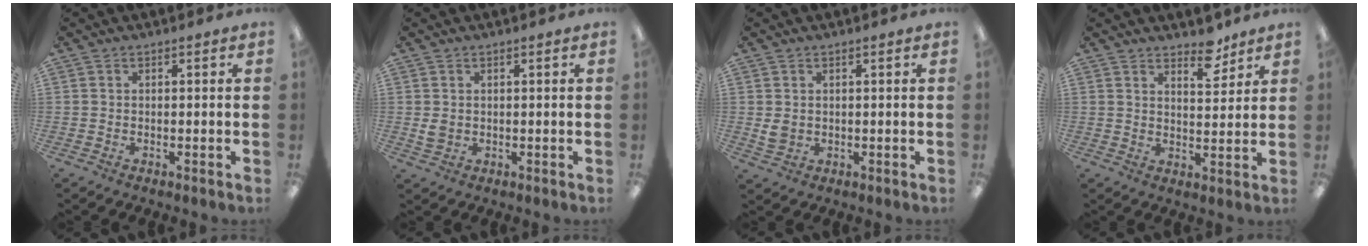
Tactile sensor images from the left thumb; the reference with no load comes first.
{"total": 2.5, "force": [0.8, 1.8, 1.5], "torque": [-0.024, 0.001, 0.011]}
{"total": 2.9, "force": [1.0, 2.1, 1.7], "torque": [-0.027, 0.000, 0.017]}
{"total": 6.3, "force": [5.3, 2.3, 2.5], "torque": [-0.013, -0.040, 0.089]}